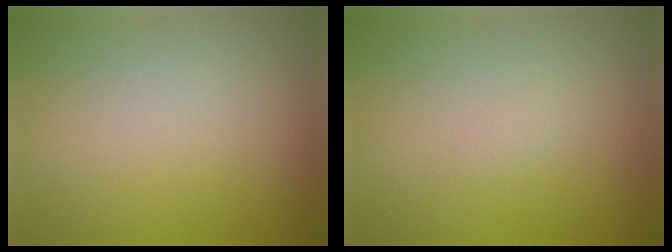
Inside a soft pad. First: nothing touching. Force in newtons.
{"total": 0.7, "press": 0.7, "slide": 0.1}